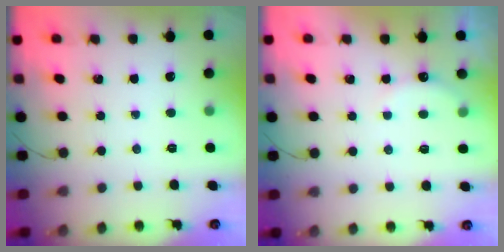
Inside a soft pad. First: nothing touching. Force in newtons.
{"total": 6.1, "press": 6.0, "slide": 1.2}